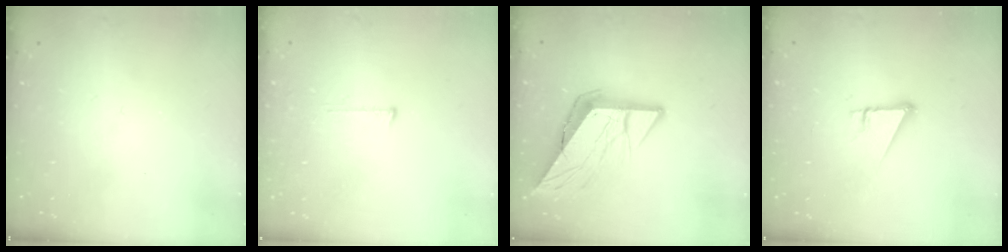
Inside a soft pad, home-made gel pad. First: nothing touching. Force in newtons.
{"total": 4.0, "press": 4.0, "slide": 0.2}
{"total": 11.7, "press": 11.6, "slide": 1.4}
{"total": 3.7, "press": 3.7, "slide": 0.2}